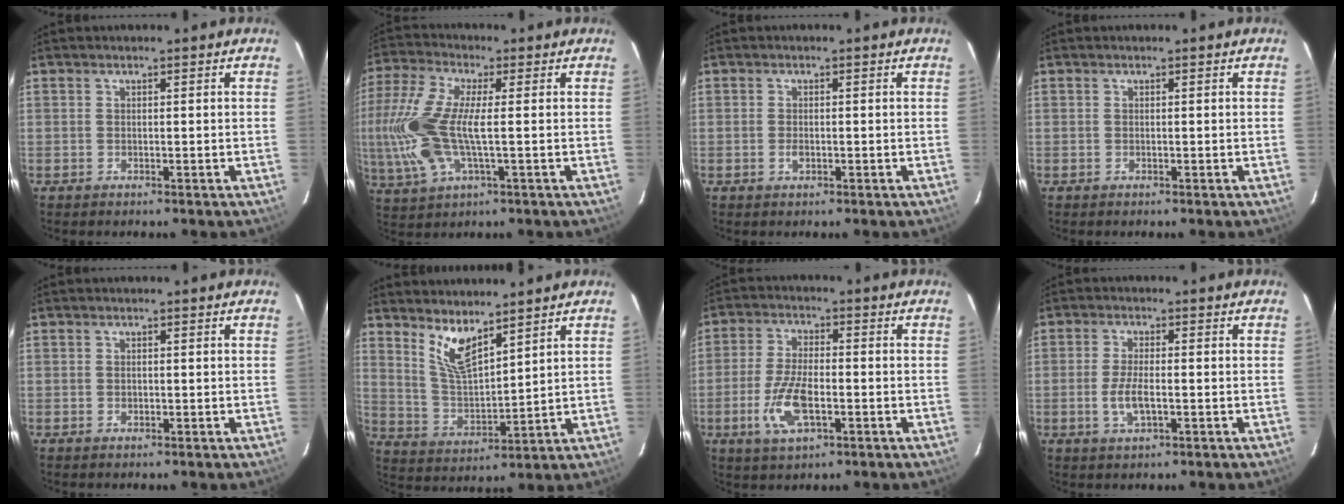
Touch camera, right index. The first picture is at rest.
{"total": 16.3, "force": [-1.2, 5.7, 15.2], "torque": [-0.326, -0.005, -0.024]}
{"total": 1.5, "force": [-0.5, 0.8, 1.2], "torque": [-0.024, 0.000, -0.009]}
{"total": 0.0}
{"total": 0.8, "force": [-0.2, 0.6, 0.5], "torque": [-0.008, 0.000, -0.002]}
{"total": 7.9, "force": [5.7, 2.3, 5.0], "torque": [-0.099, -0.010, 0.122]}
{"total": 9.7, "force": [-3.1, 3.9, 8.3], "torque": [-0.176, -0.006, -0.057]}
{"total": 5.1, "force": [-1.4, 1.6, 4.6], "torque": [-0.095, -0.005, -0.026]}